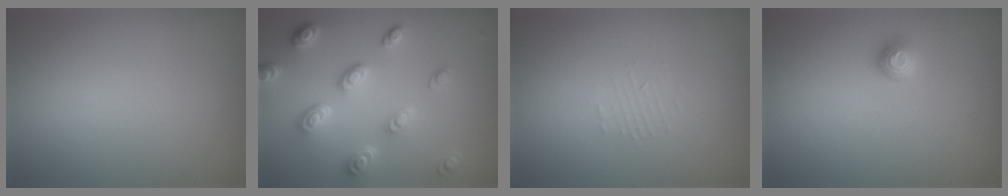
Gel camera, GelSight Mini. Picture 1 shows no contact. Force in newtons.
{"total": 4.8, "press": 3.6, "slide": 3.1}
{"total": 0.9, "press": 0.9, "slide": 0.2}
{"total": 1.2, "press": 1.0, "slide": 0.6}